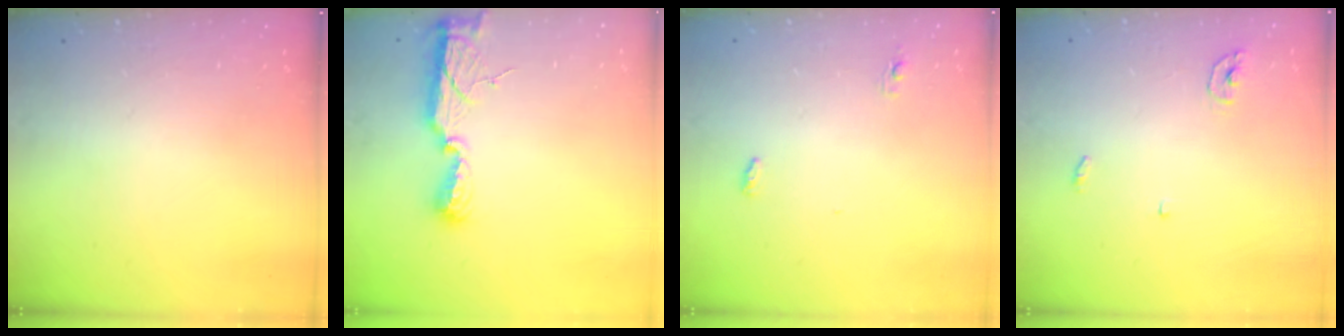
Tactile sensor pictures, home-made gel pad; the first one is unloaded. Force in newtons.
{"total": 9.5, "press": 9.2, "slide": 2.7}
{"total": 3.6, "press": 3.5, "slide": 0.9}
{"total": 3.7, "press": 3.6, "slide": 0.3}